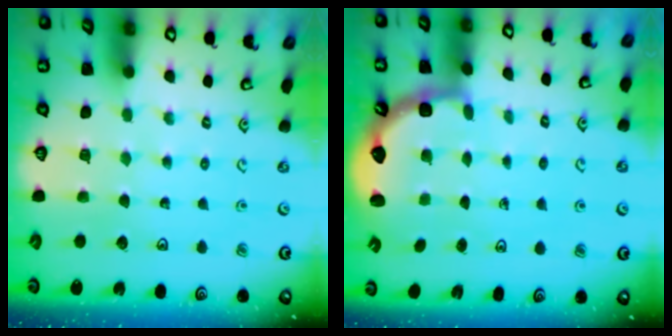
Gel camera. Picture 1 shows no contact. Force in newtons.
{"total": 2.5, "press": 2.1, "slide": 1.3}